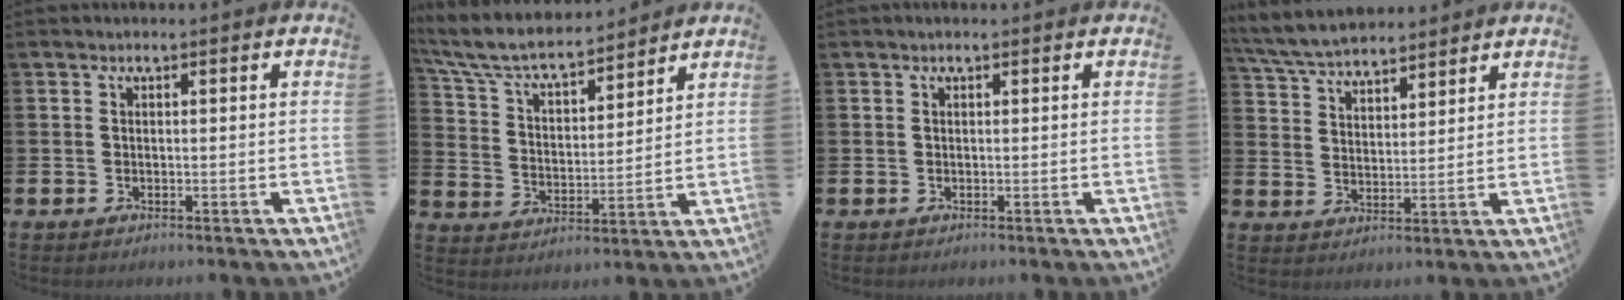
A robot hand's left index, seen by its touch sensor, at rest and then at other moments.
{"total": 7.6, "force": [7.0, 1.7, 2.5], "torque": [-0.086, -0.047, 0.121]}
{"total": 0.0}
{"total": 6.0, "force": [5.8, 1.2, 1.1], "torque": [-0.049, -0.025, 0.105]}